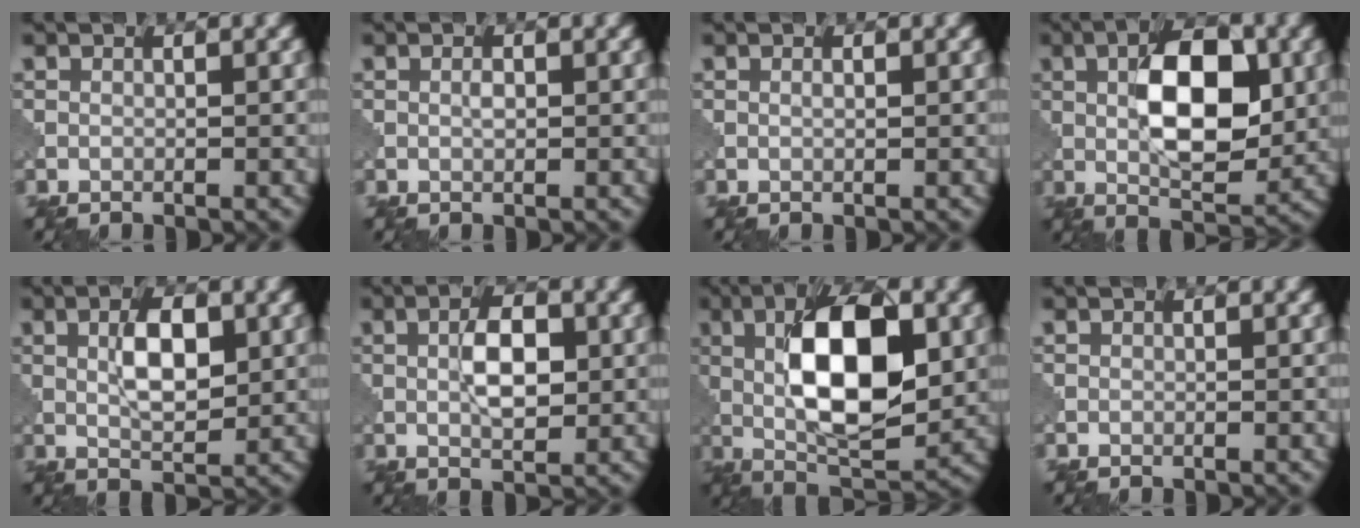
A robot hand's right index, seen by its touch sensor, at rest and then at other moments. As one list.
[{"total": 0.8, "force": [0.2, 0.3, 0.7], "torque": [-0.013, -0.001, 0.007]}, {"total": 0.6, "force": [0.3, 0.1, 0.5], "torque": [-0.008, -0.001, 0.008]}, {"total": 9.1, "force": [1.4, 4.2, 8.0], "torque": [-0.121, 0.006, 0.023]}, {"total": 4.6, "force": [1.2, 1.9, 4.0], "torque": [-0.075, 0.002, 0.024]}, {"total": 4.2, "force": [0.7, 1.9, 3.6], "torque": [-0.066, 0.002, 0.013]}, {"total": 11.3, "force": [1.3, 4.7, 10.2], "torque": [-0.161, 0.008, 0.024]}, {"total": 0.0}]